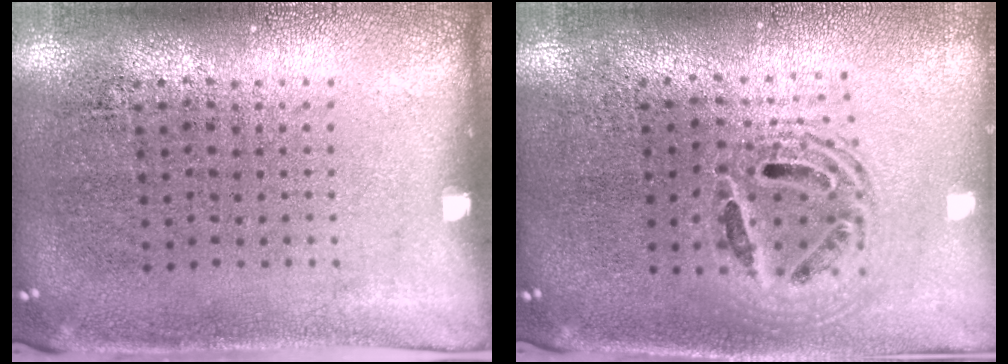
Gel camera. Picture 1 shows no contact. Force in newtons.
{"total": 1.8, "press": 1.5, "slide": 1.0}